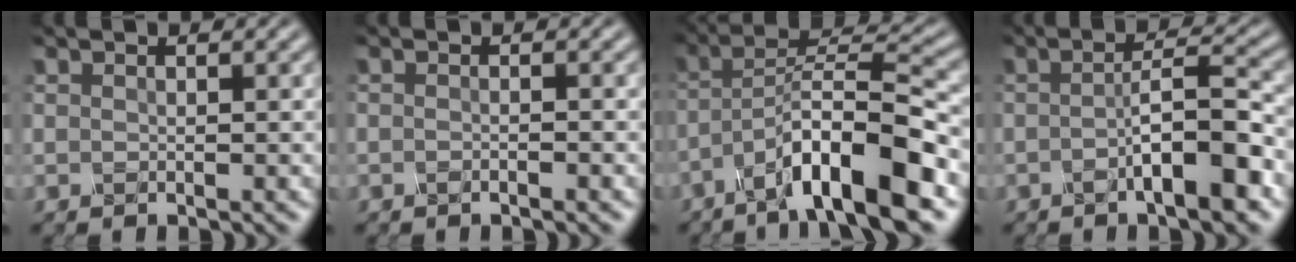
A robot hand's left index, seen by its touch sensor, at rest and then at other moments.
{"total": 1.0, "force": [-0.5, 0.4, 0.8], "torque": [-0.007, -0.005, -0.016]}
{"total": 10.3, "force": [-5.8, 2.3, 8.2], "torque": [-0.131, 0.021, -0.106]}
{"total": 5.6, "force": [-1.8, 1.1, 5.2], "torque": [-0.078, 0.011, -0.035]}